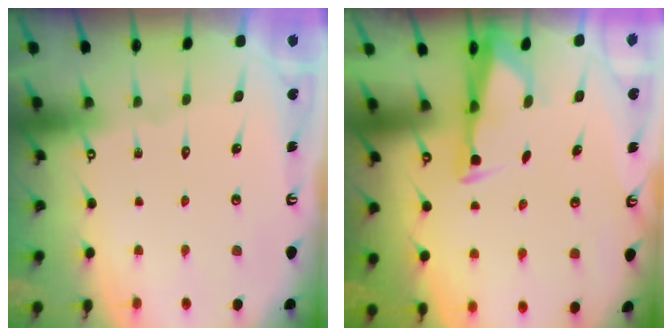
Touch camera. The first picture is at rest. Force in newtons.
{"total": 2.9, "press": 2.8, "slide": 0.8}